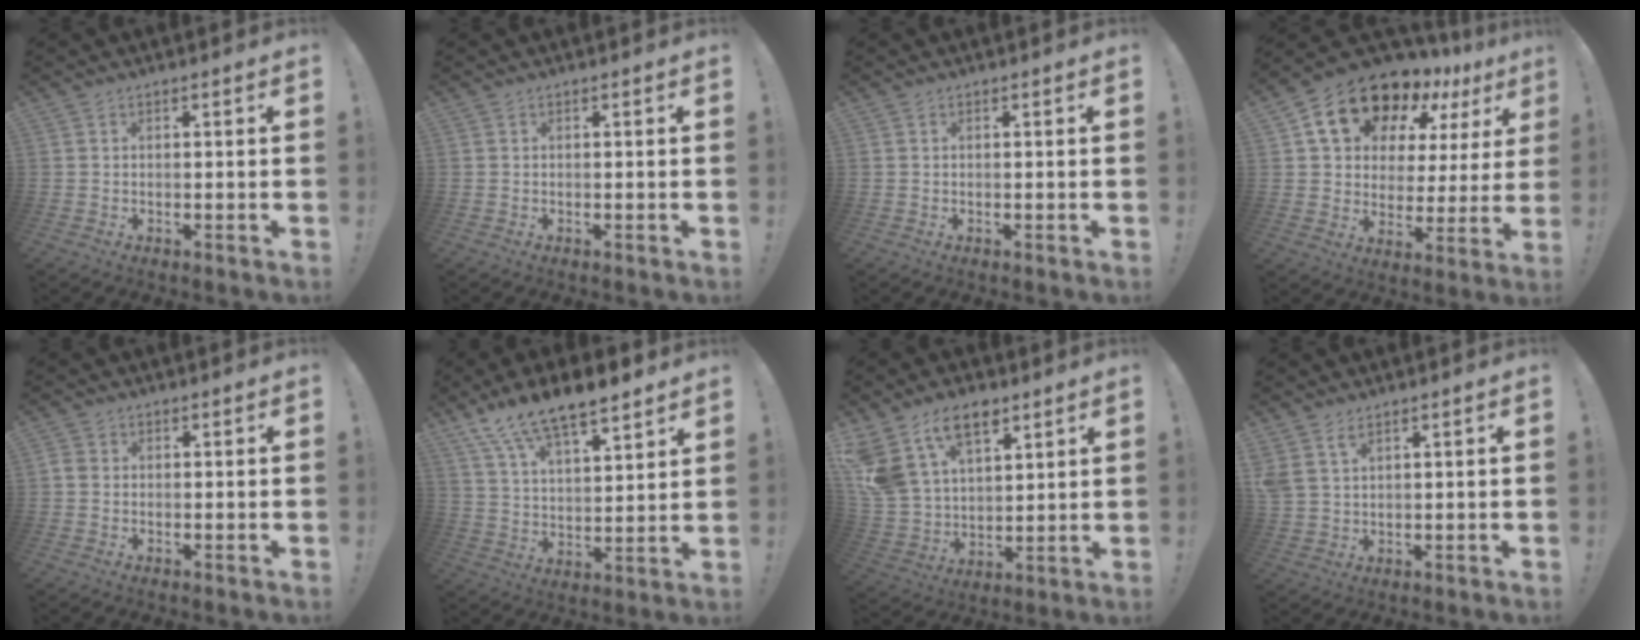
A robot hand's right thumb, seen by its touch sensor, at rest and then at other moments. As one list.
[{"total": 0.0}, {"total": 0.0}, {"total": 17.9, "force": [13.0, 9.4, 7.9], "torque": [-0.123, -0.093, 0.239]}, {"total": 2.0, "force": [-0.3, 1.7, 1.0], "torque": [-0.025, 0.008, -0.004]}, {"total": 13.2, "force": [10.9, 3.8, 6.5], "torque": [-0.128, -0.074, 0.196]}, {"total": 16.2, "force": [9.6, 9.8, 8.6], "torque": [-0.181, -0.054, 0.185]}, {"total": 4.2, "force": [2.7, 2.3, 2.2], "torque": [-0.045, -0.009, 0.054]}]